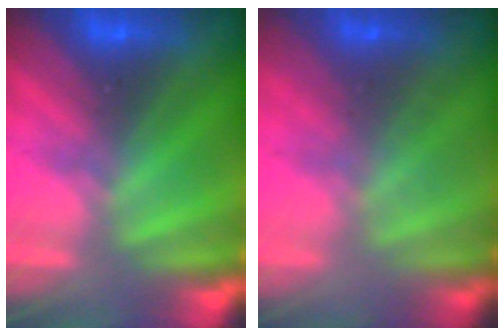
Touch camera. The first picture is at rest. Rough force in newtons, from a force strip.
{"total": 1.7}